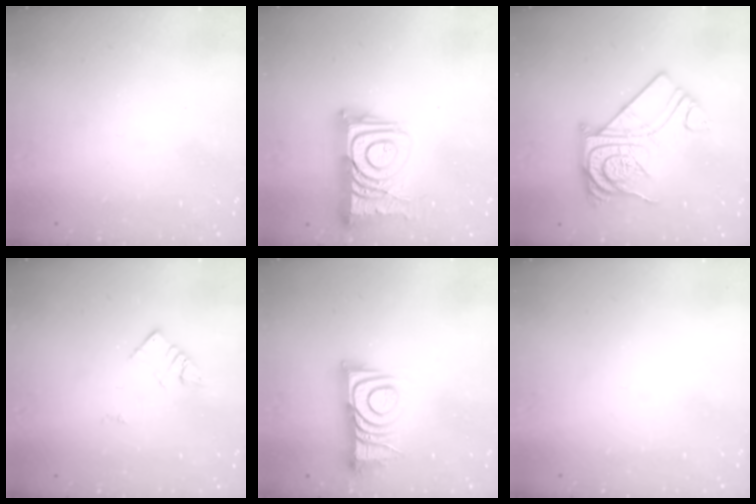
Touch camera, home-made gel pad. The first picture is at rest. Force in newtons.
{"total": 16.4, "press": 16.3, "slide": 1.6}
{"total": 15.9, "press": 15.9, "slide": 1.4}
{"total": 3.0, "press": 3.0, "slide": 0.4}
{"total": 10.8, "press": 10.8, "slide": 0.3}
{"total": 0.0}